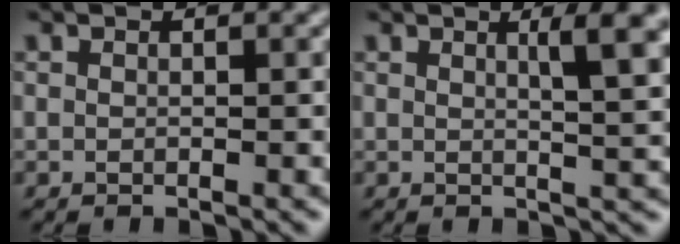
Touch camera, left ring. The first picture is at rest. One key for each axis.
{"total": 4.2, "fx": 1.5, "fy": 0.9, "fz": 3.8, "tx": -0.041, "ty": 0.002, "tz": 0.020}